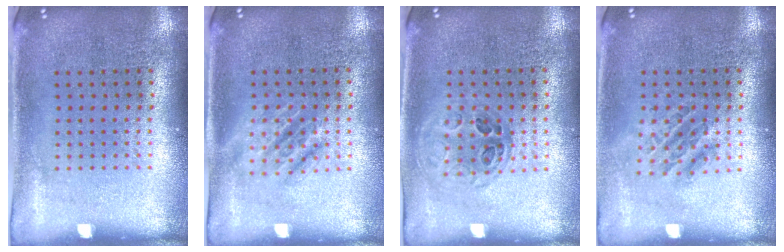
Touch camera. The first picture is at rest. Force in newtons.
{"total": 1.2, "press": 1.1, "slide": 0.5}
{"total": 1.0, "press": 0.9, "slide": 0.4}
{"total": 1.1, "press": 1.0, "slide": 0.5}